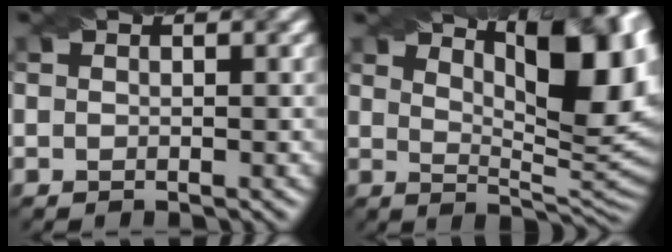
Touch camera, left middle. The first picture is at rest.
{"total": 13.1, "force": [6.3, 4.6, 10.5], "torque": [-0.115, 0.020, 0.083]}